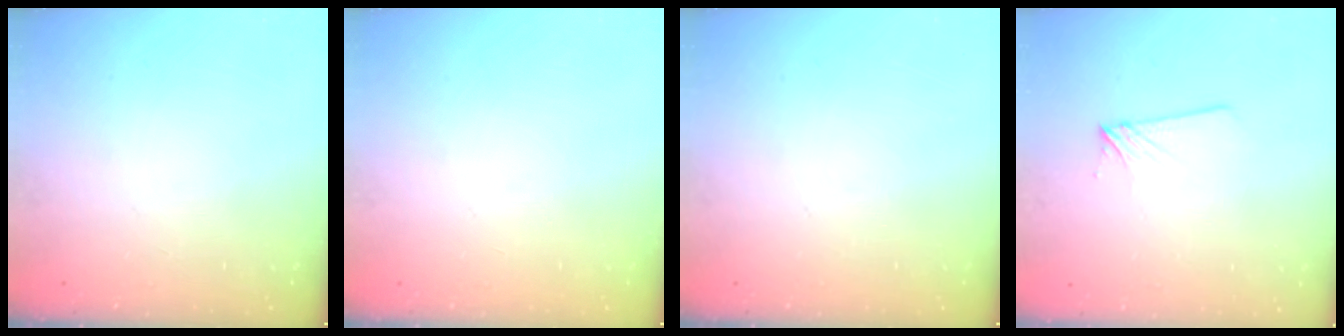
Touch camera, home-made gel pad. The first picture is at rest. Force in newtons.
{"total": 0.0}
{"total": 0.0}
{"total": 5.0, "press": 5.0, "slide": 0.8}